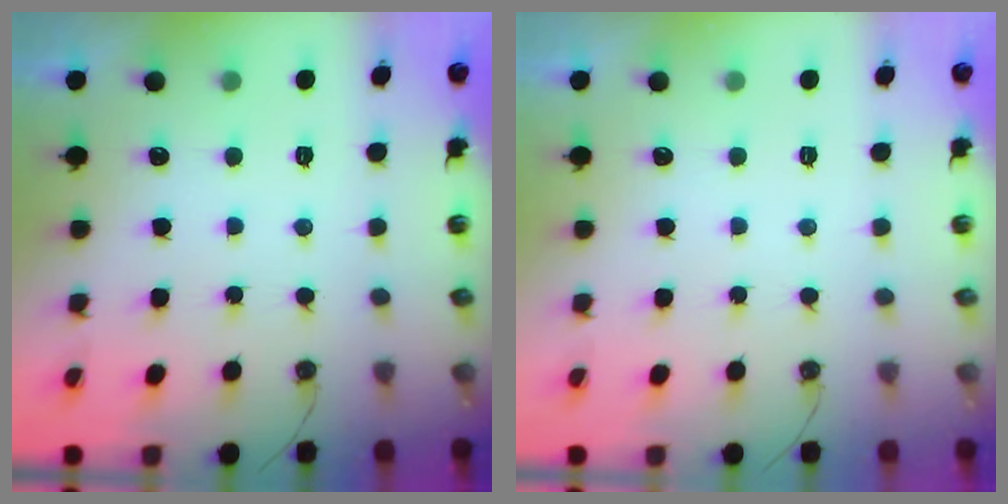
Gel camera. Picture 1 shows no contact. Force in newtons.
{"total": 0.0}